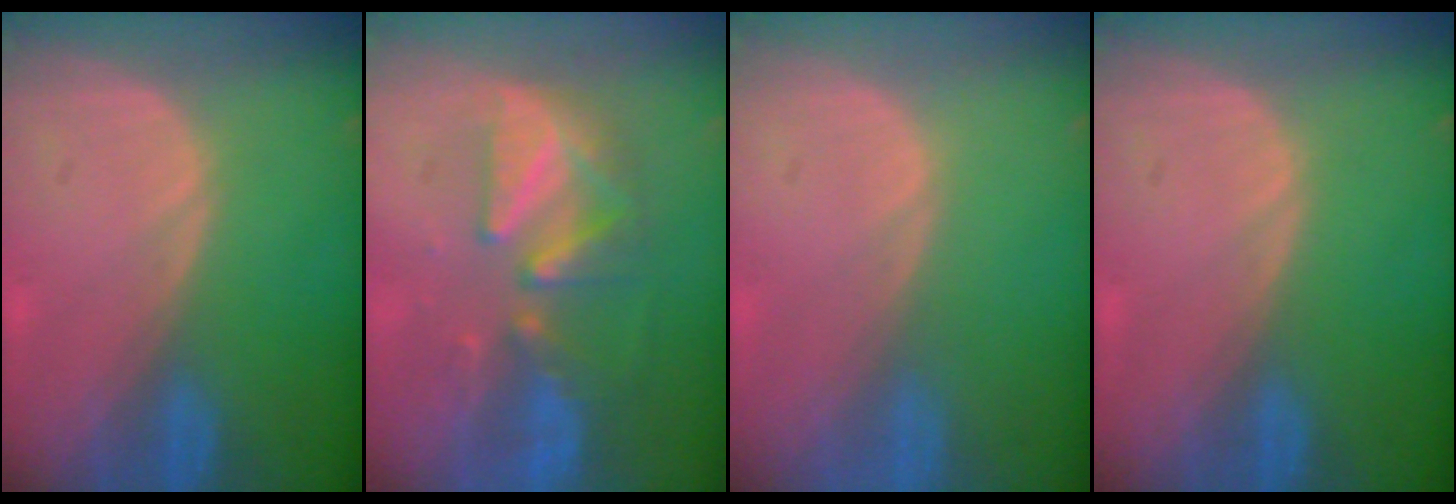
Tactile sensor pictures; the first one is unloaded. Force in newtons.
{"total": 8.2, "press": 8.0, "slide": 1.8}
{"total": 0.0}
{"total": 0.0}